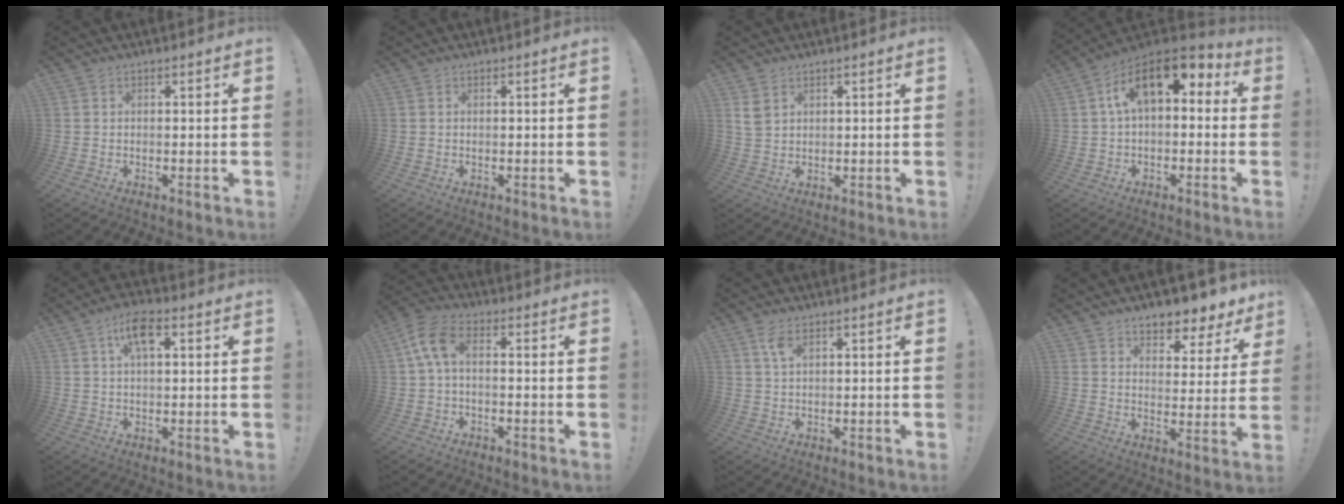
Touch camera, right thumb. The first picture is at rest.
{"total": 0.0}
{"total": 3.6, "force": [2.0, 2.2, 2.0], "torque": [-0.033, -0.007, 0.040]}
{"total": 14.2, "force": [4.8, 7.4, 11.2], "torque": [-0.186, -0.007, 0.085]}
{"total": 7.6, "force": [2.7, 3.6, 6.1], "torque": [-0.096, 0.002, 0.045]}
{"total": 7.7, "force": [1.3, 3.9, 6.5], "torque": [-0.146, 0.002, 0.026]}
{"total": 3.8, "force": [1.9, 1.5, 2.9], "torque": [-0.060, 0.001, 0.033]}
{"total": 7.3, "force": [6.3, 3.0, 1.9], "torque": [-0.019, -0.061, 0.114]}